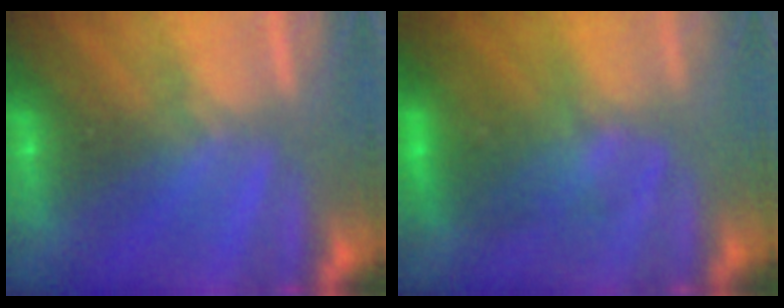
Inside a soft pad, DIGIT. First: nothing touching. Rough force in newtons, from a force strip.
{"total": 3.6}